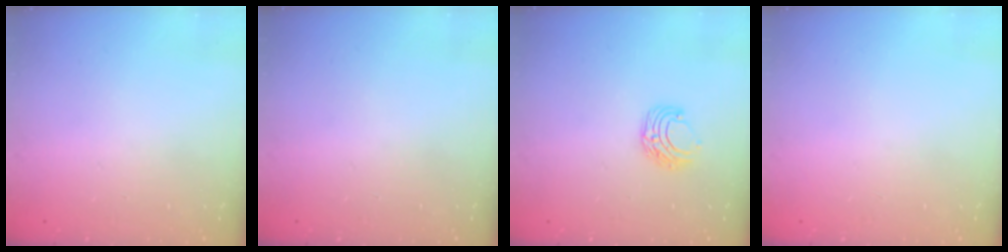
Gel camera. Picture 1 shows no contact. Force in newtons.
{"total": 0.0}
{"total": 6.7, "press": 6.7, "slide": 0.7}
{"total": 0.0}